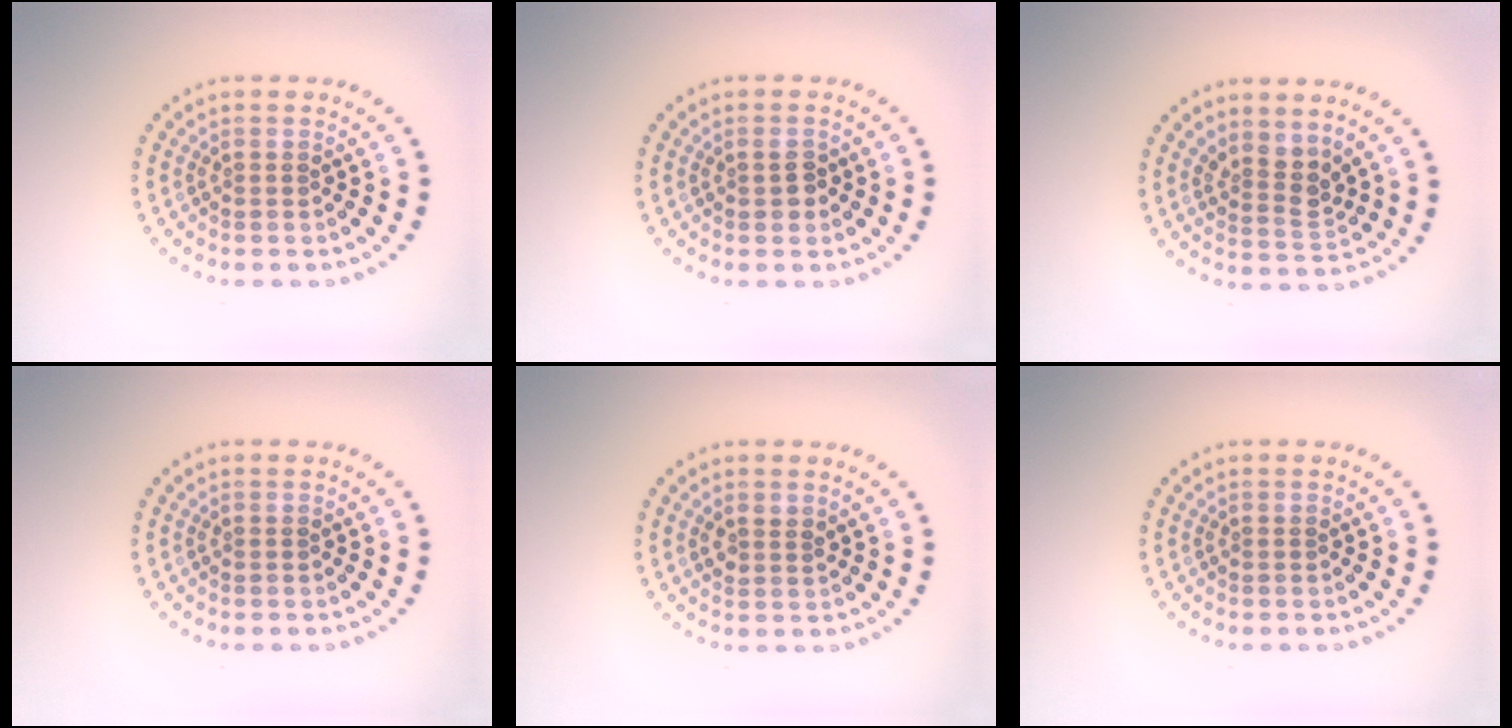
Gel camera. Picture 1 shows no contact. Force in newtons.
{"total": 1.5, "press": 1.5, "slide": 0.1}
{"total": 2.5, "press": 1.9, "slide": 1.6}
{"total": 0.0}
{"total": 1.3, "press": 1.2, "slide": 0.6}
{"total": 0.0}